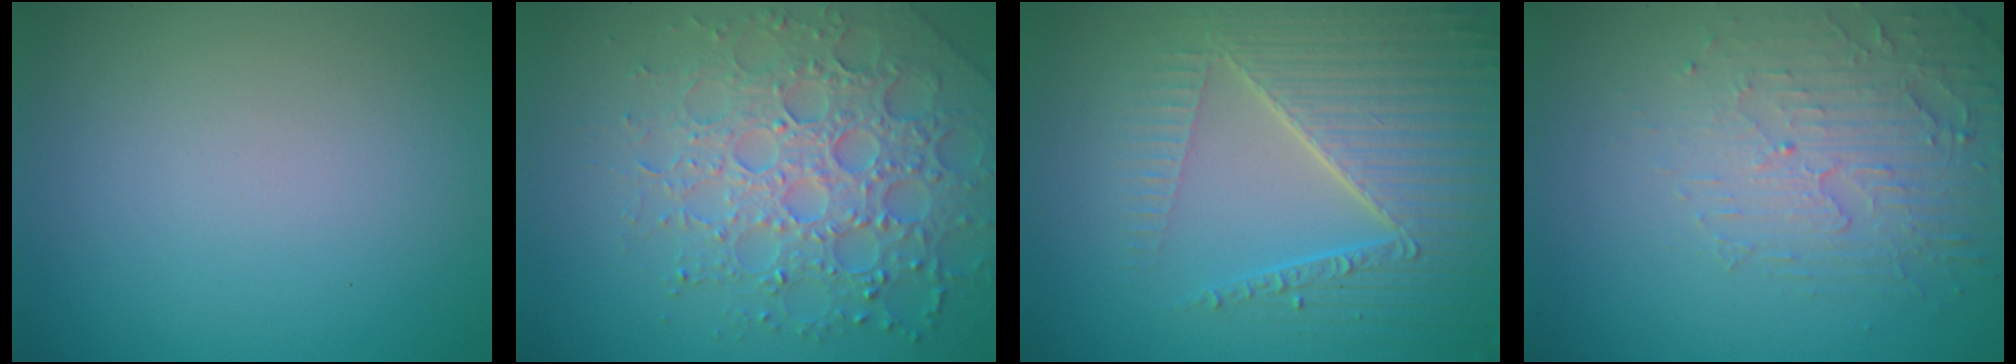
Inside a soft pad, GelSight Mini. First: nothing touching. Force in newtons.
{"total": 5.4, "press": 5.2, "slide": 1.5}
{"total": 6.9, "press": 5.3, "slide": 4.4}
{"total": 5.0, "press": 3.3, "slide": 3.8}